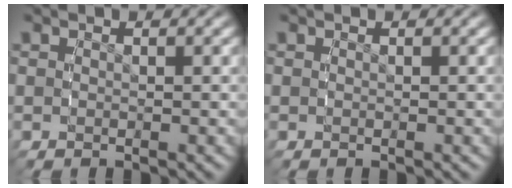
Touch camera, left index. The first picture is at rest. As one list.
[{"total": 0.0}]